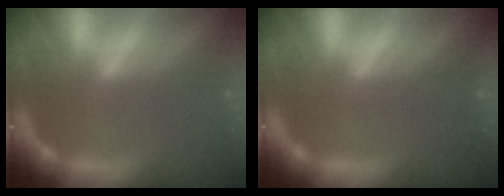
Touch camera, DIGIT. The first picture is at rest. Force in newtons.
{"total": 0.0}